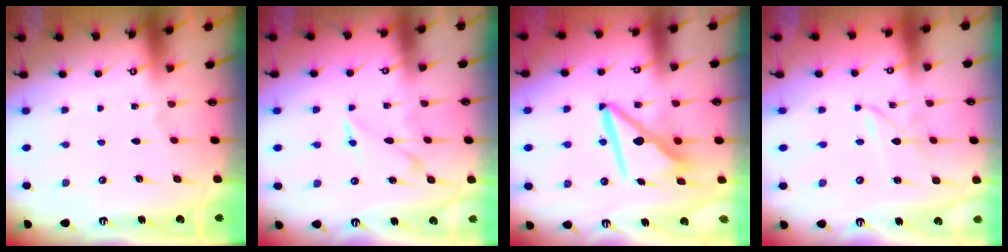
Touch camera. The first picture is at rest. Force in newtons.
{"total": 5.5, "press": 5.4, "slide": 0.7}
{"total": 10.1, "press": 10.1, "slide": 0.9}
{"total": 2.1, "press": 2.1, "slide": 0.1}